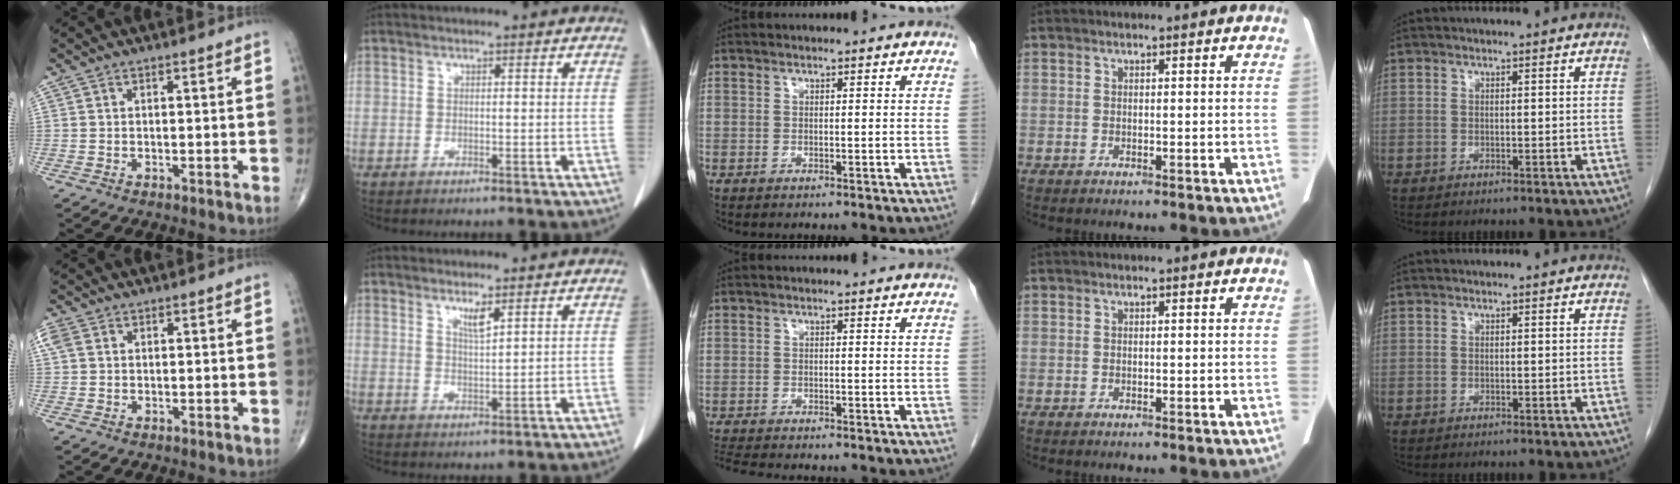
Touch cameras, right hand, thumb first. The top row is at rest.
{"thumb": {"total": 2.9, "force": [0.9, 2.2, 1.6], "torque": [-0.053, 0.015, 0.022]}, "index": {"total": 2.4, "force": [1.7, 0.1, 1.8], "torque": [-0.037, -0.009, 0.034]}, "middle": {"total": 5.2, "force": [-4.7, 0.6, 2.2], "torque": [-0.039, -0.012, -0.077]}}